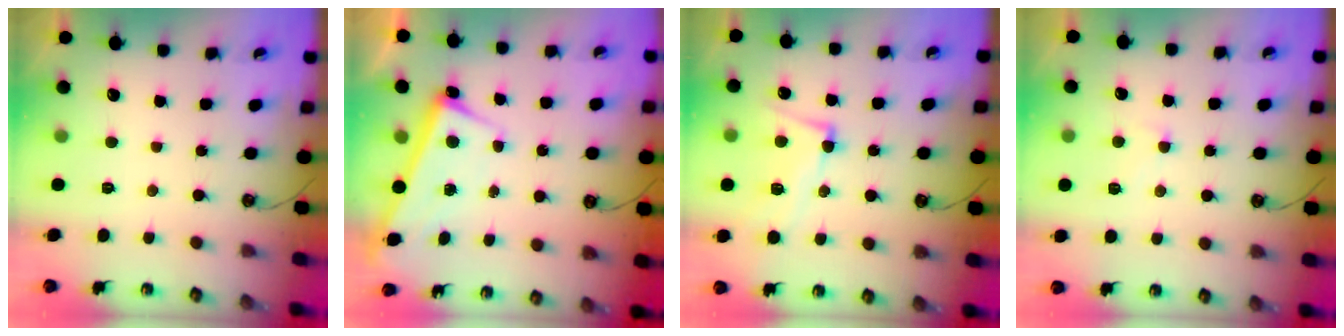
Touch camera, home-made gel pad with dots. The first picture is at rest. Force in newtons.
{"total": 2.6, "press": 2.5, "slide": 0.7}
{"total": 5.3, "press": 5.0, "slide": 1.7}
{"total": 3.4, "press": 3.4, "slide": 0.4}